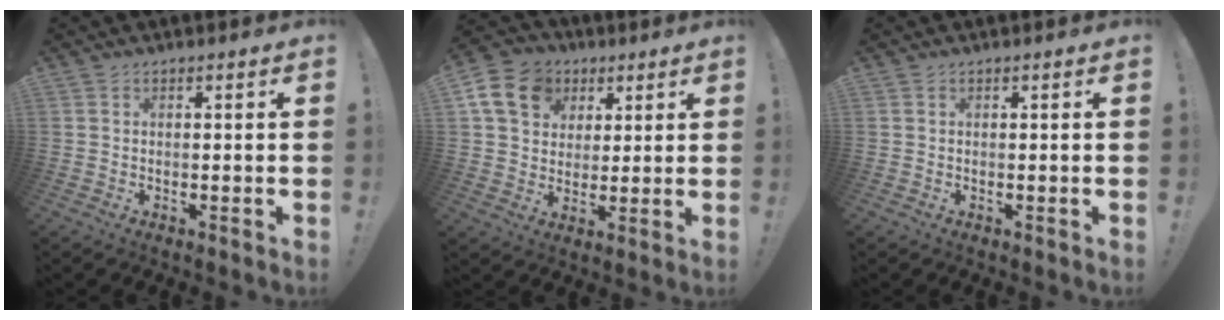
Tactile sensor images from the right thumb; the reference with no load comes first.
{"total": 14.1, "force": [5.5, 11.4, 6.2], "torque": [-0.088, -0.014, 0.111]}
{"total": 0.0}